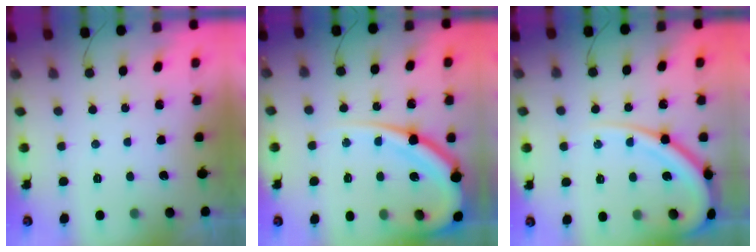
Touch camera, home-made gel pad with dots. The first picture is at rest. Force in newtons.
{"total": 17.0, "press": 16.9, "slide": 1.3}
{"total": 14.0, "press": 13.9, "slide": 1.6}